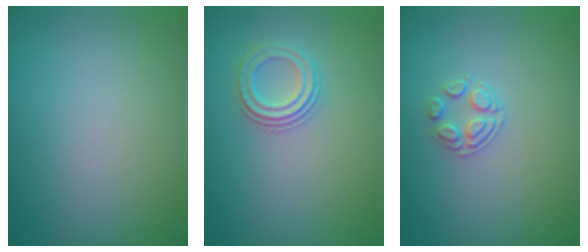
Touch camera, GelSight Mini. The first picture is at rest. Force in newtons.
{"total": 2.2, "press": 2.1, "slide": 0.7}
{"total": 1.8, "press": 1.2, "slide": 1.4}